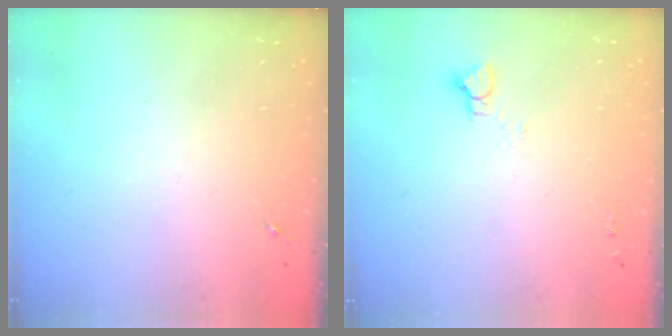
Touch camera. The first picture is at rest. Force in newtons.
{"total": 3.9, "press": 3.9, "slide": 0.4}